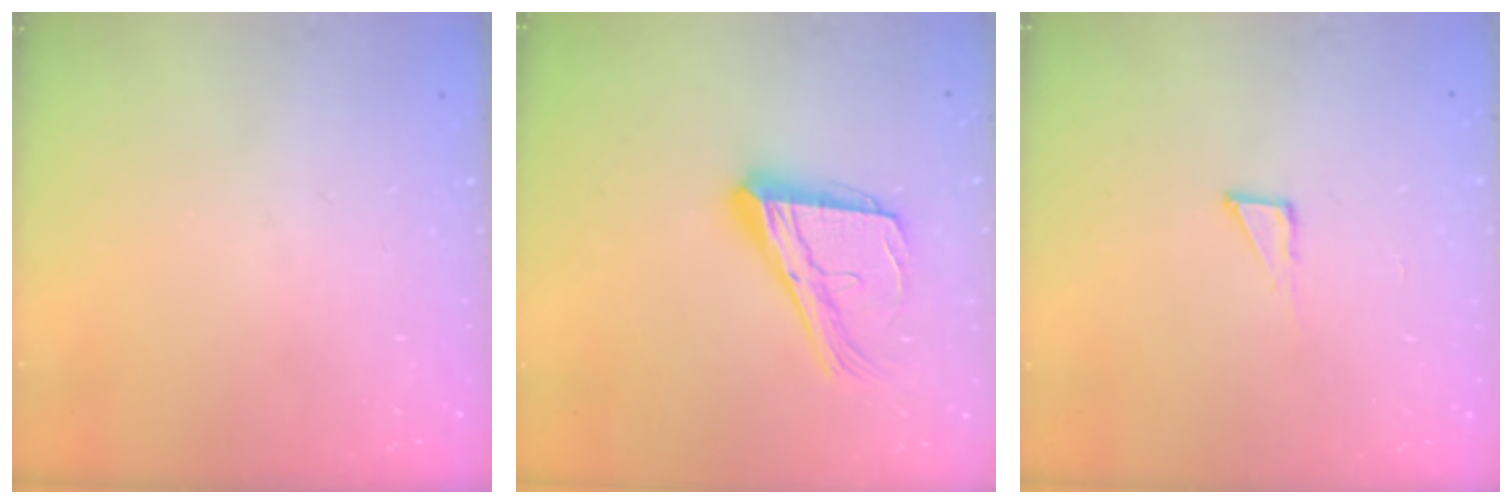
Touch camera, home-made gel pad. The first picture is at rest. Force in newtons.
{"total": 17.9, "press": 17.8, "slide": 1.9}
{"total": 2.8, "press": 2.8, "slide": 0.2}